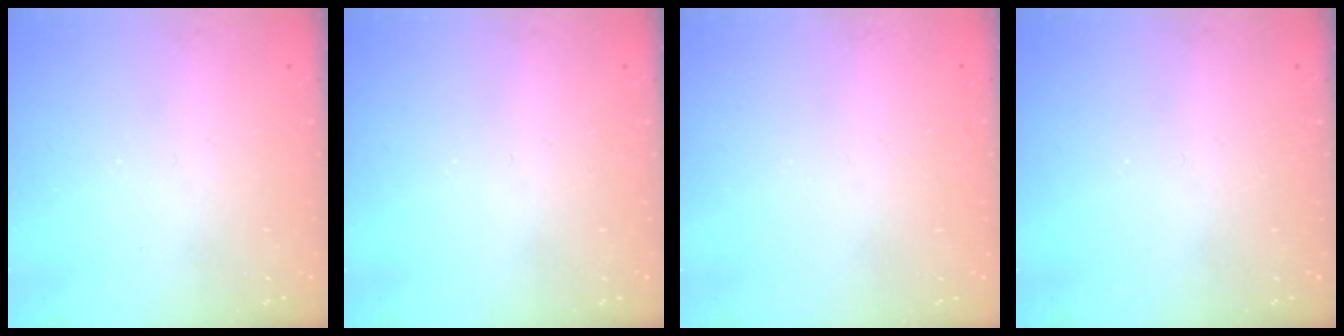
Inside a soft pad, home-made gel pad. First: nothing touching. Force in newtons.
{"total": 0.0}
{"total": 1.6, "press": 1.6, "slide": 0.1}
{"total": 0.0}